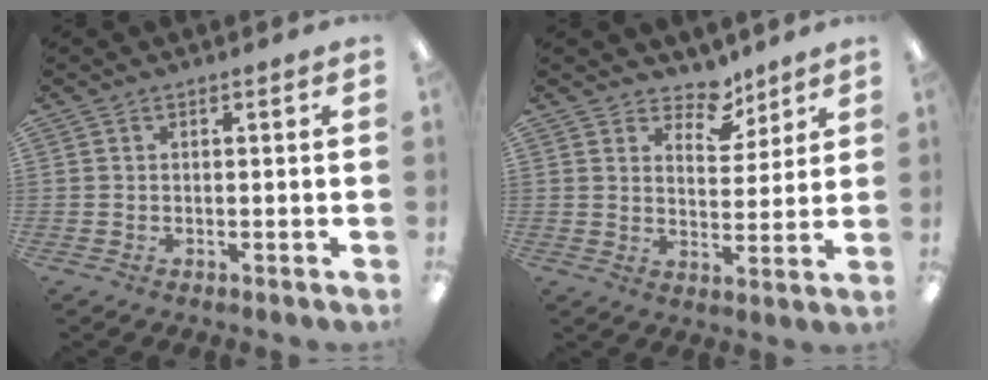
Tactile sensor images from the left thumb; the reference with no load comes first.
{"total": 7.9, "force": [6.2, 4.2, 2.6], "torque": [-0.027, -0.039, 0.108]}